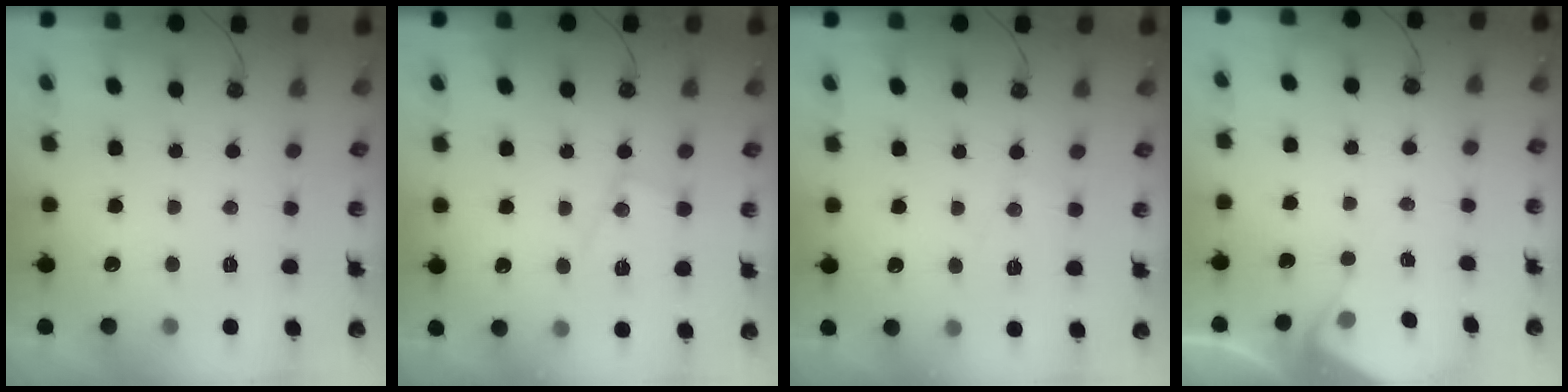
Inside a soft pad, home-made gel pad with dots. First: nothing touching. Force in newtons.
{"total": 10.7, "press": 10.7, "slide": 0.8}
{"total": 7.0, "press": 7.0, "slide": 0.8}
{"total": 3.7, "press": 3.7, "slide": 0.4}